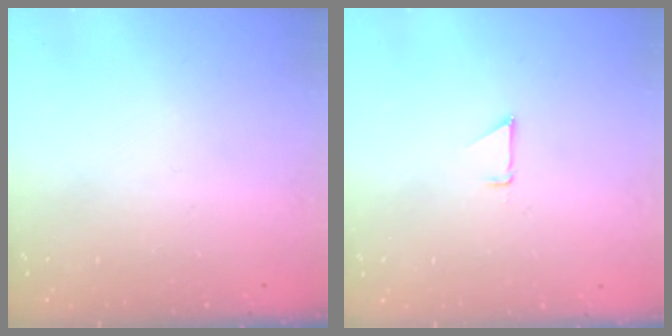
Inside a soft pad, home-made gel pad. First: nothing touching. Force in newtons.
{"total": 0.9, "press": 0.9, "slide": 0.1}